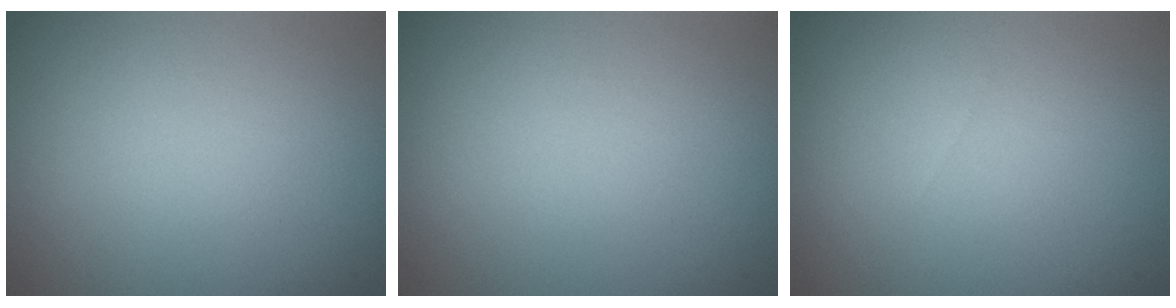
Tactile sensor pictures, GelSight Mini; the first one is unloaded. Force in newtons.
{"total": 0.0}
{"total": 0.0}